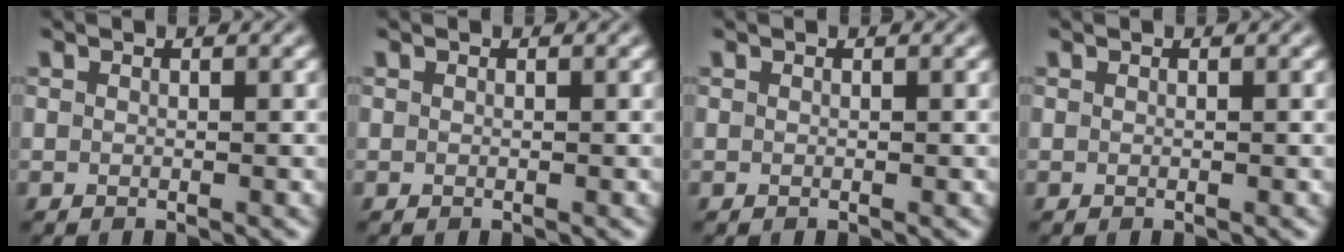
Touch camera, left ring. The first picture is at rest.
{"total": 0.0}
{"total": 0.0}
{"total": 0.0}